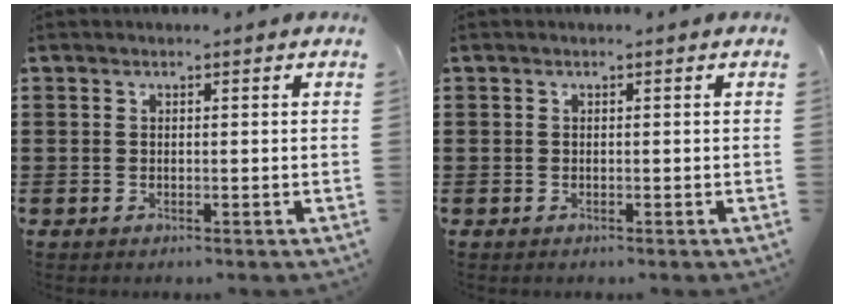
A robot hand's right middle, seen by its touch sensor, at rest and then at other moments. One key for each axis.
{"total": 0.0}